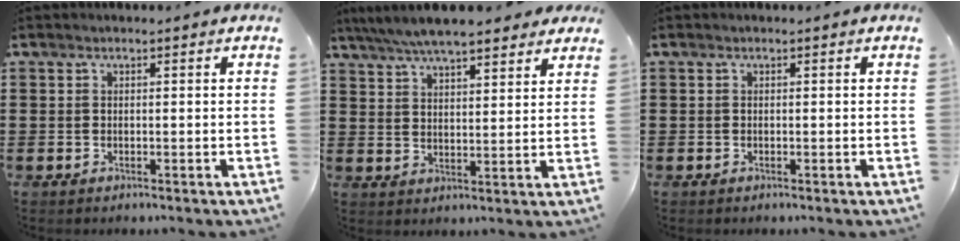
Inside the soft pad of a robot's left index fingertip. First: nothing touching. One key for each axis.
{"total": 6.5, "fx": 5.9, "fy": 0.9, "fz": 2.6, "tx": -0.070, "ty": -0.013, "tz": 0.107}
{"total": 0.0}